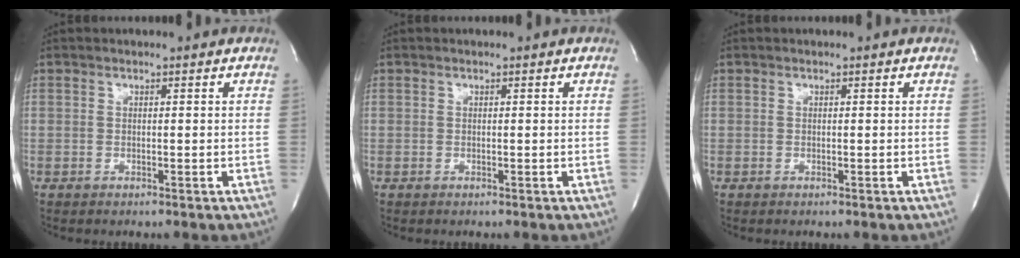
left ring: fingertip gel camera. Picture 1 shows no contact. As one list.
[{"total": 0.0}, {"total": 0.0}]